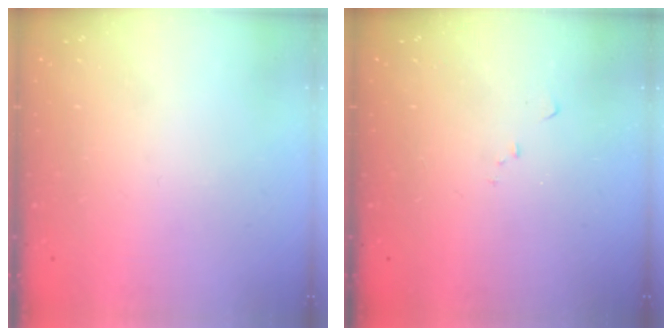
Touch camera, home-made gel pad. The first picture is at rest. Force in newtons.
{"total": 5.1, "press": 5.1, "slide": 0.6}